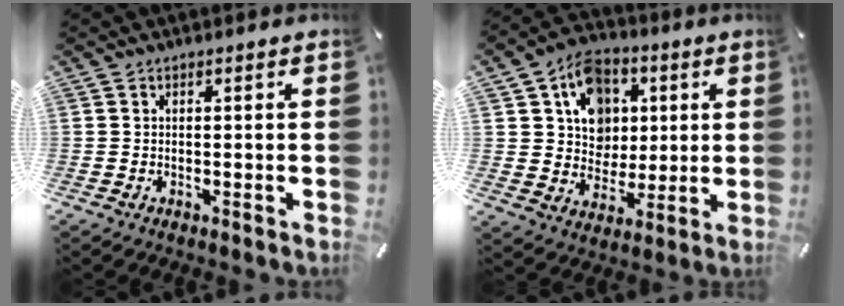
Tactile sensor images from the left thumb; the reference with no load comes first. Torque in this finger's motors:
{"motor_torque": [0.64, 0.21, 0.71, 0.36, 0.08]}